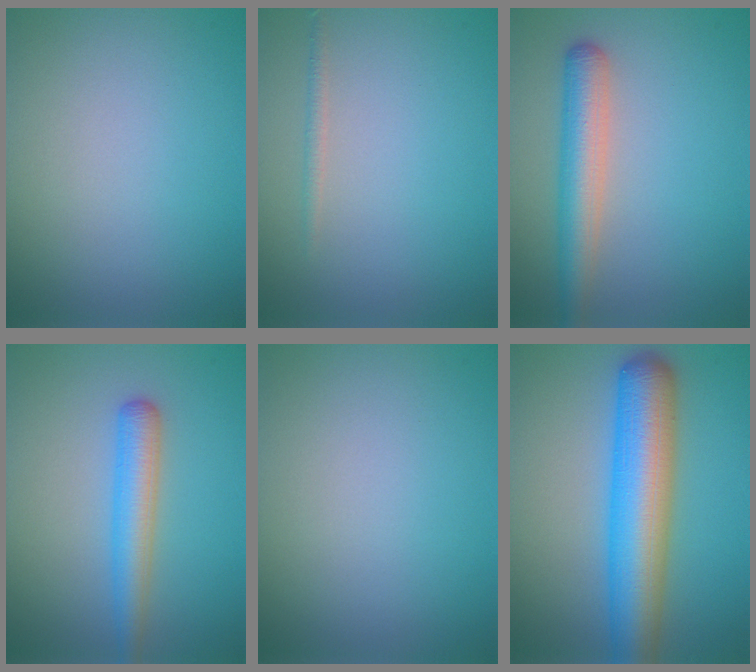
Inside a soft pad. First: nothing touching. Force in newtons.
{"total": 0.8, "press": 0.8, "slide": 0.0}
{"total": 4.1, "press": 4.1, "slide": 0.1}
{"total": 3.4, "press": 3.4, "slide": 0.2}
{"total": 0.0}
{"total": 8.7, "press": 8.7, "slide": 0.2}